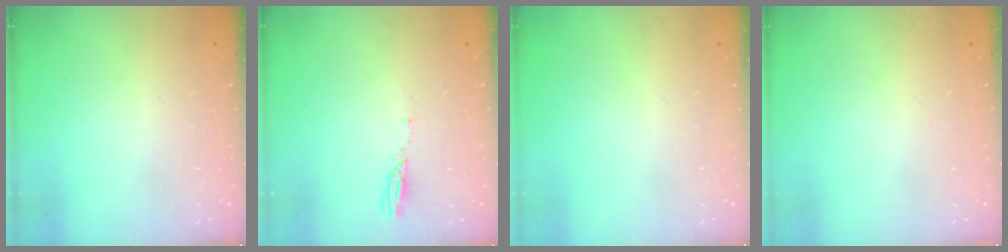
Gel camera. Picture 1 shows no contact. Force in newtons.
{"total": 3.2, "press": 3.2, "slide": 0.3}
{"total": 0.0}
{"total": 13.0, "press": 3.6, "slide": 12.5}